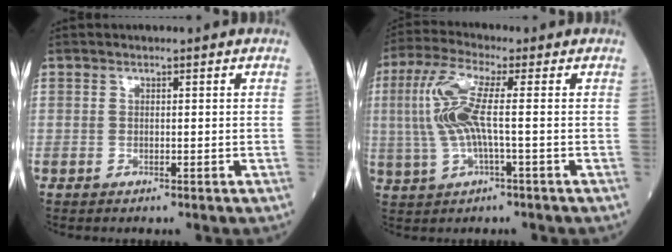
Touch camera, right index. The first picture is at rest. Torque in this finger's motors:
{"motor_torque": [0.47, 0.00, 0.29, 0.21]}